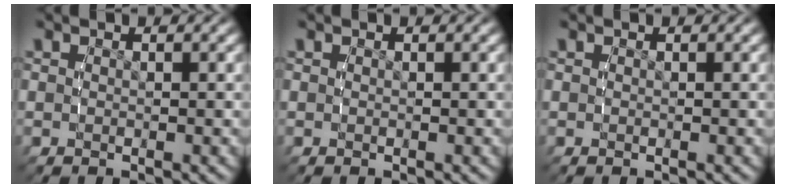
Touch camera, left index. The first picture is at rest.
{"total": 0.0}
{"total": 0.0}